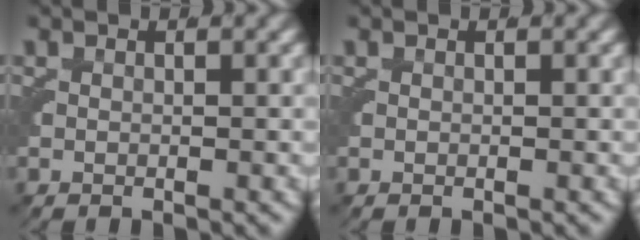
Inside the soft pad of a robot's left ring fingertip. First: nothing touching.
{"total": 0.0}